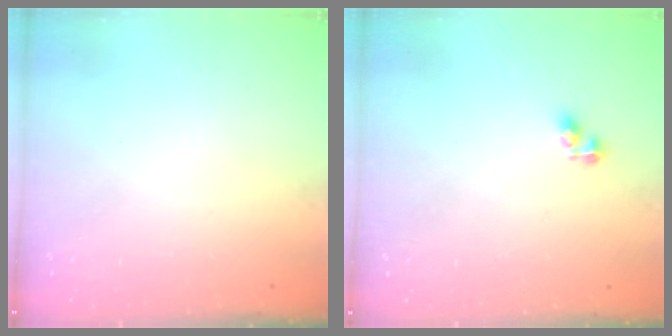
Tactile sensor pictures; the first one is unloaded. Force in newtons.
{"total": 5.2, "press": 5.2, "slide": 0.7}